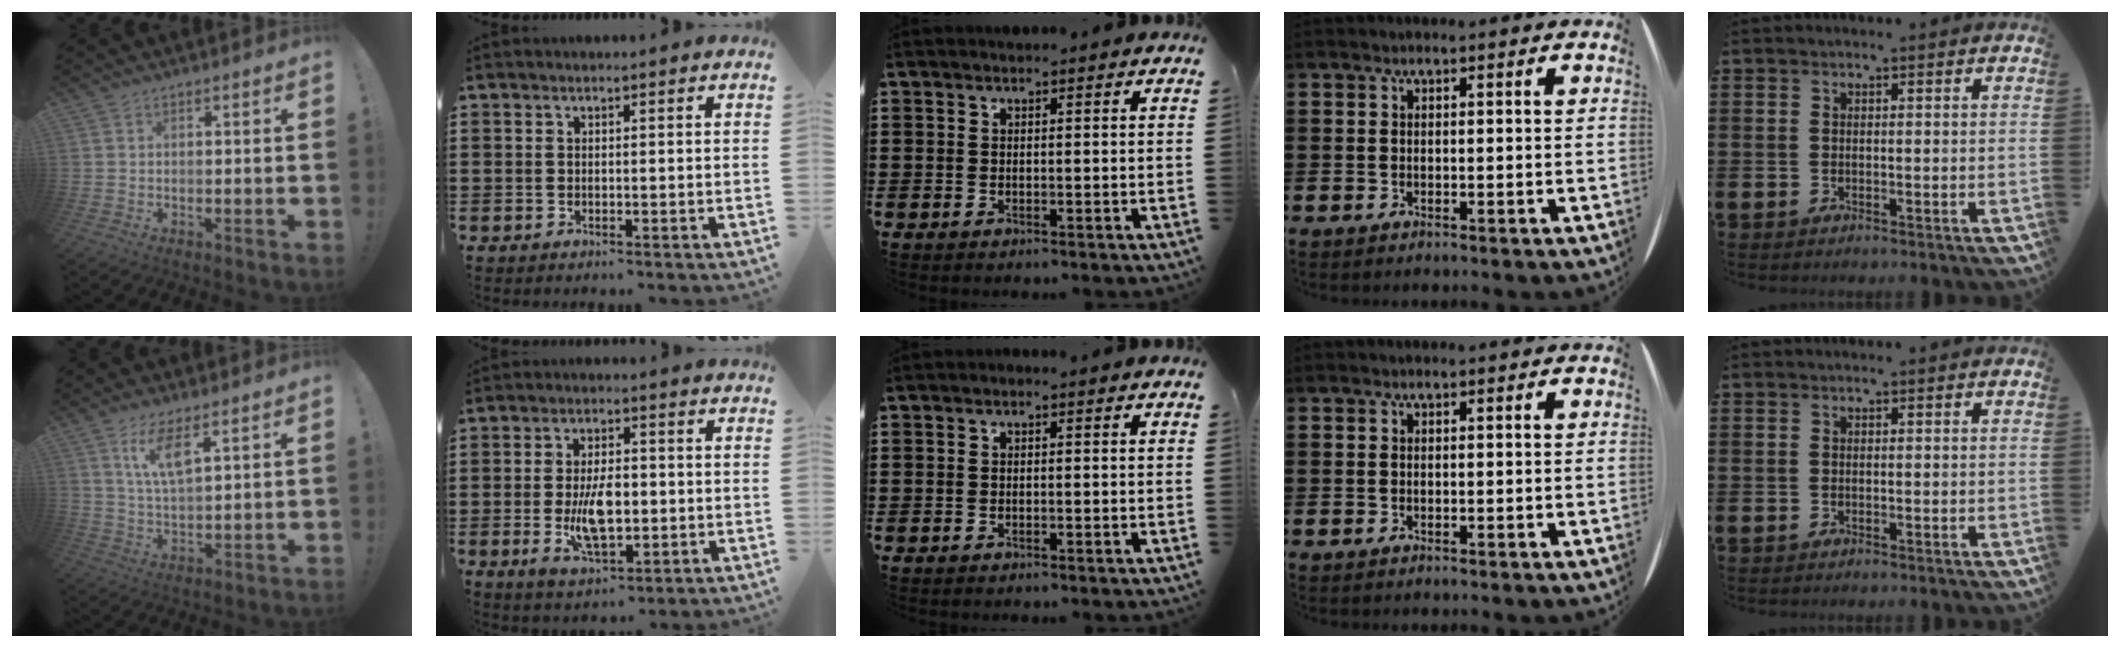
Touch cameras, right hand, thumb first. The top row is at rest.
{"thumb": {"total": 9.0, "force": [5.2, 2.5, 6.9], "torque": [-0.127, -0.016, 0.091]}, "index": {"total": 8.1, "force": [-1.2, 3.7, 7.1], "torque": [-0.134, -0.007, -0.029]}}